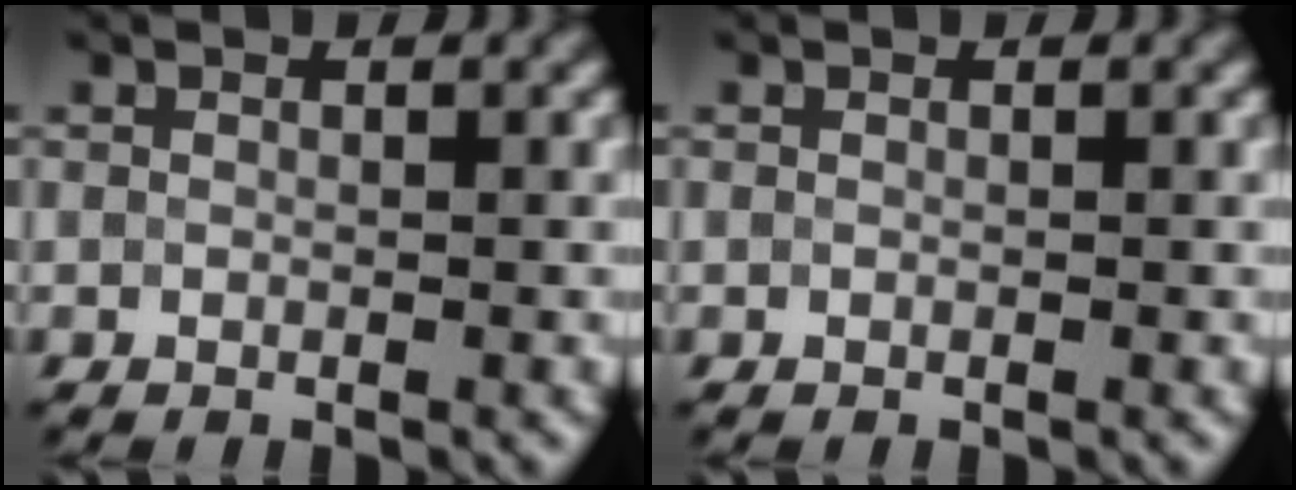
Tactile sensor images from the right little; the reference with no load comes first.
{"total": 0.0}